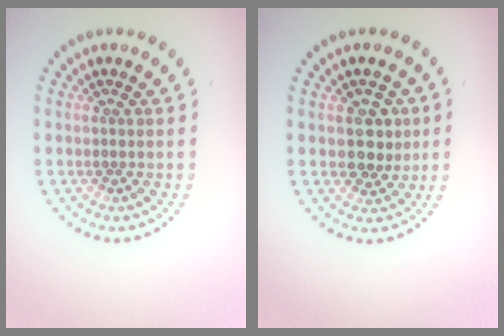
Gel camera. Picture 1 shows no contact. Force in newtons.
{"total": 2.7, "press": 2.6, "slide": 0.8}